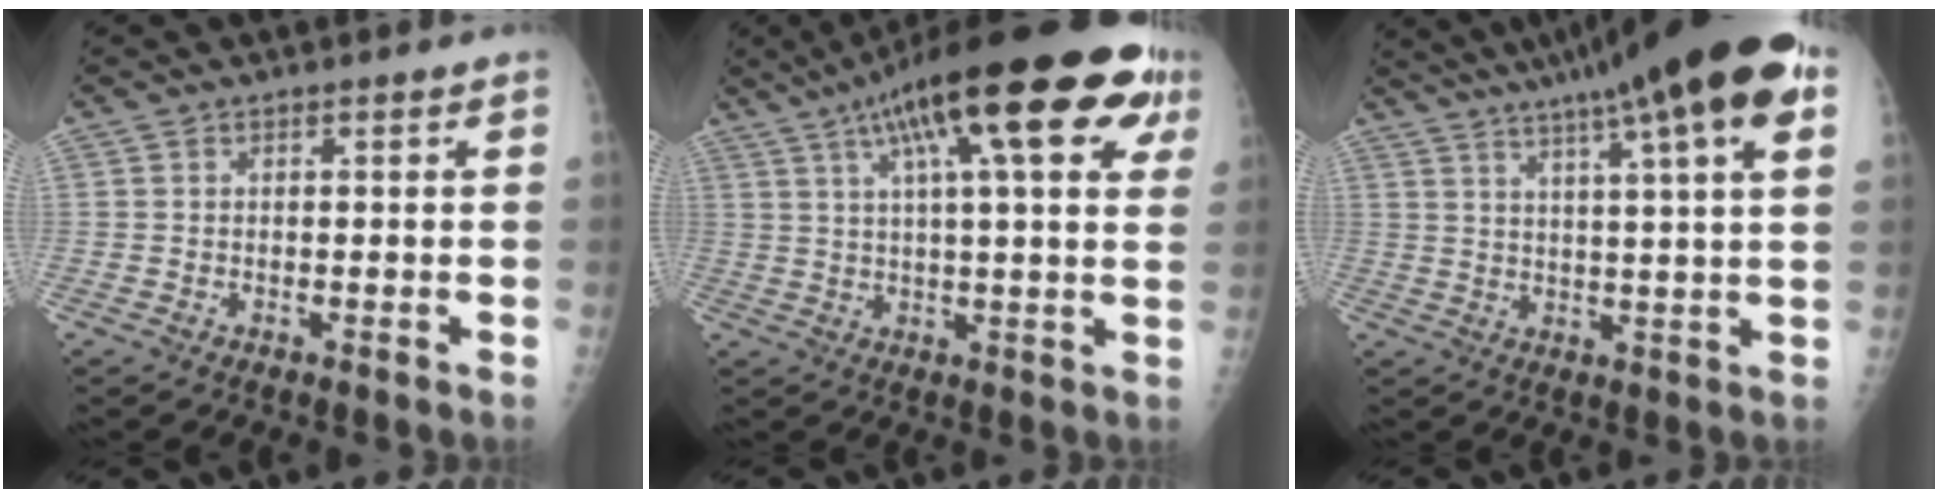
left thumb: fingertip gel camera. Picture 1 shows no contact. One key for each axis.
{"total": 24.7, "fx": 11.8, "fy": 6.6, "fz": 20.6, "tx": -0.300, "ty": 0.015, "tz": 0.167}
{"total": 21.3, "fx": 12.1, "fy": 2.7, "fz": 17.4, "tx": -0.265, "ty": 0.006, "tz": 0.164}